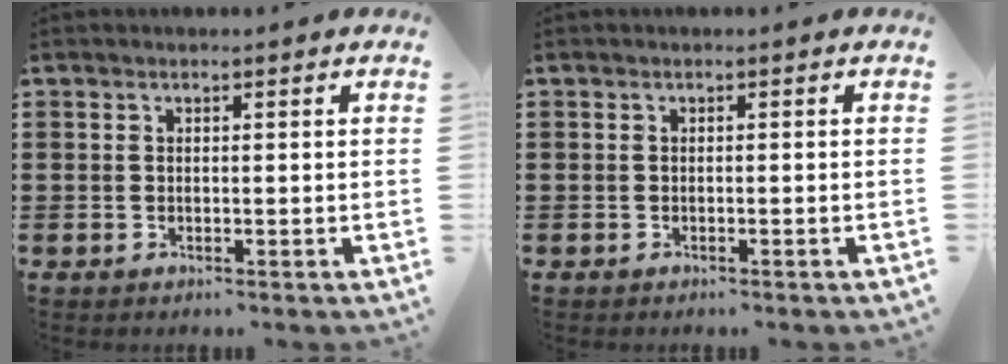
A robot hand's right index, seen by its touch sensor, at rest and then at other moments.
{"total": 0.5, "force": [-0.5, 0.2, 0.0], "torque": [-0.001, 0.002, -0.011]}